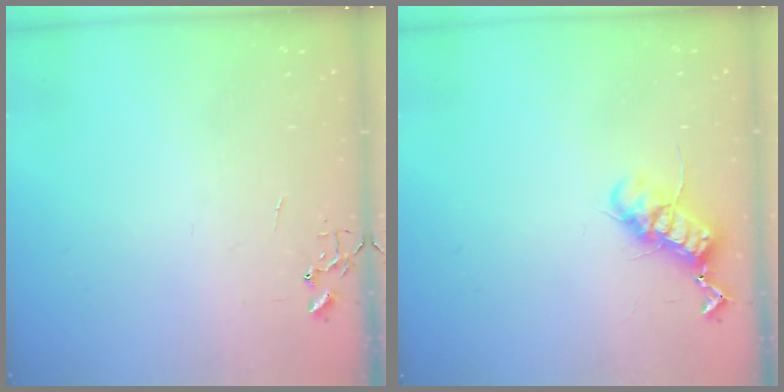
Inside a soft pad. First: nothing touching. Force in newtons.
{"total": 11.7, "press": 11.7, "slide": 0.9}